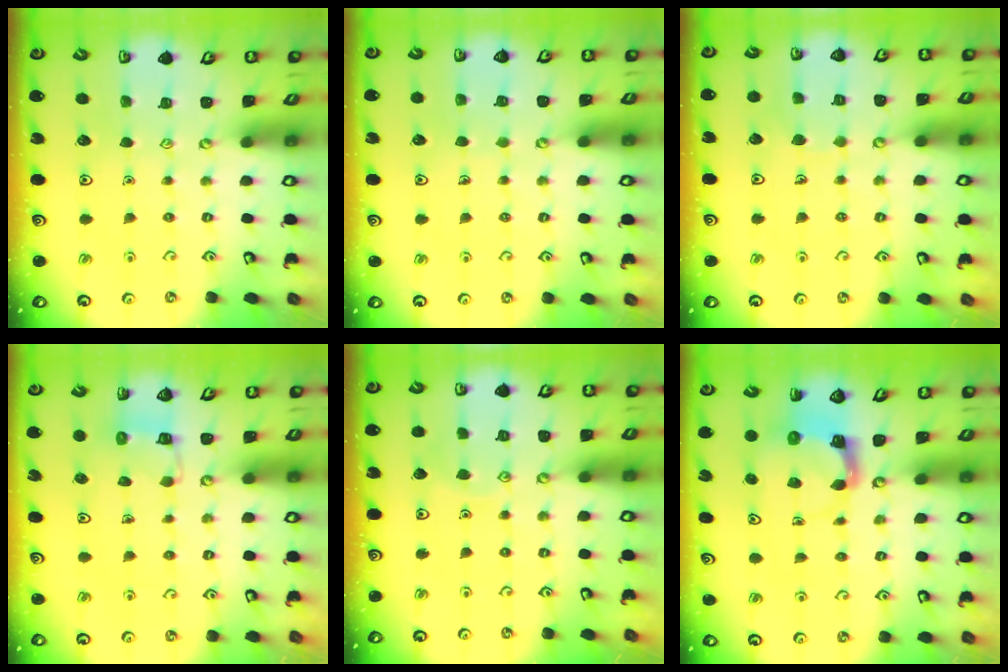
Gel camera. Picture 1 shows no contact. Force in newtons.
{"total": 3.5, "press": 3.5, "slide": 0.2}
{"total": 4.7, "press": 4.7, "slide": 0.3}
{"total": 4.0, "press": 3.9, "slide": 0.2}
{"total": 4.8, "press": 4.8, "slide": 0.2}
{"total": 3.8, "press": 3.8, "slide": 0.6}